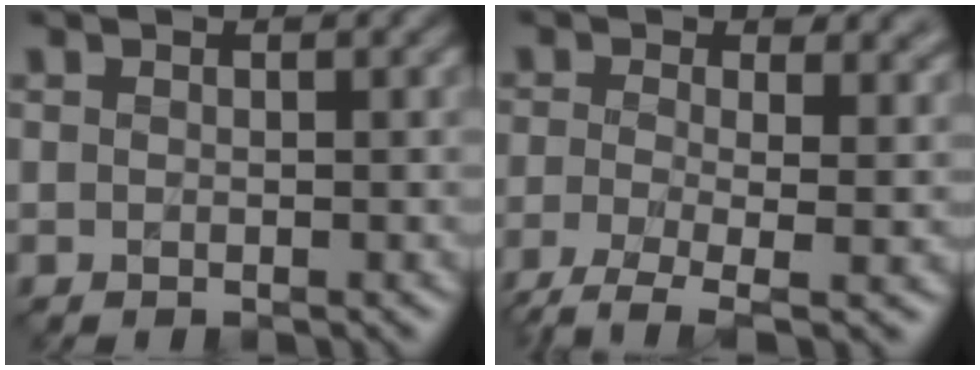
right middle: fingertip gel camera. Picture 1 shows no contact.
{"total": 7.5, "force": [-2.6, 3.2, 6.3], "torque": [-0.113, -0.017, -0.051]}